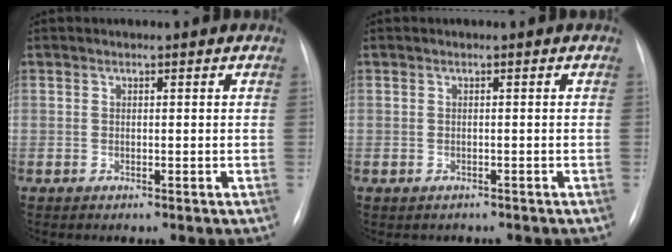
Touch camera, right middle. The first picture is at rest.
{"total": 1.2, "force": [-0.9, 0.7, 0.0], "torque": [-0.004, 0.001, -0.012]}